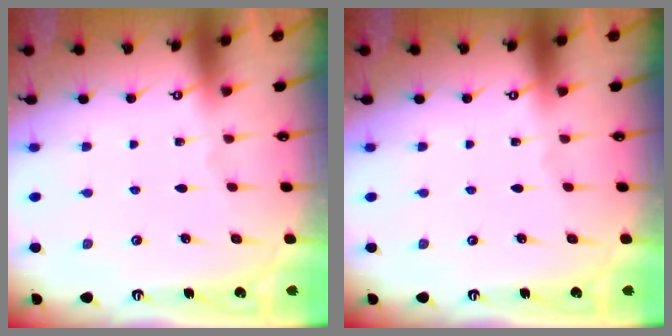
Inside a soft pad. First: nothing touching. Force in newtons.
{"total": 0.0}